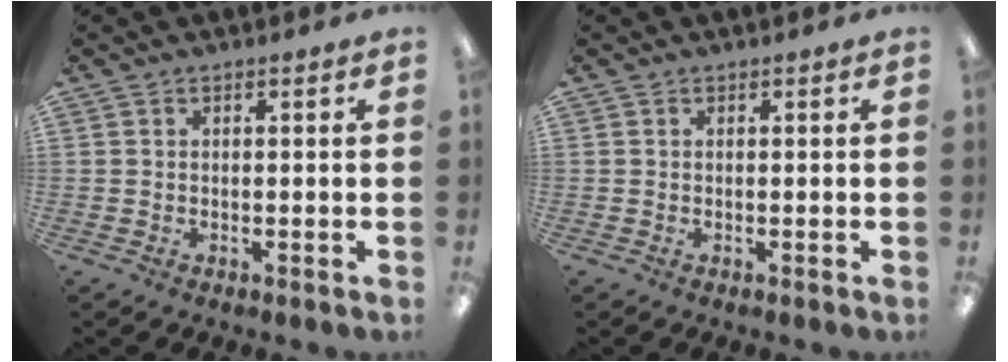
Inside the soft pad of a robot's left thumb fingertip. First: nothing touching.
{"total": 0.0}